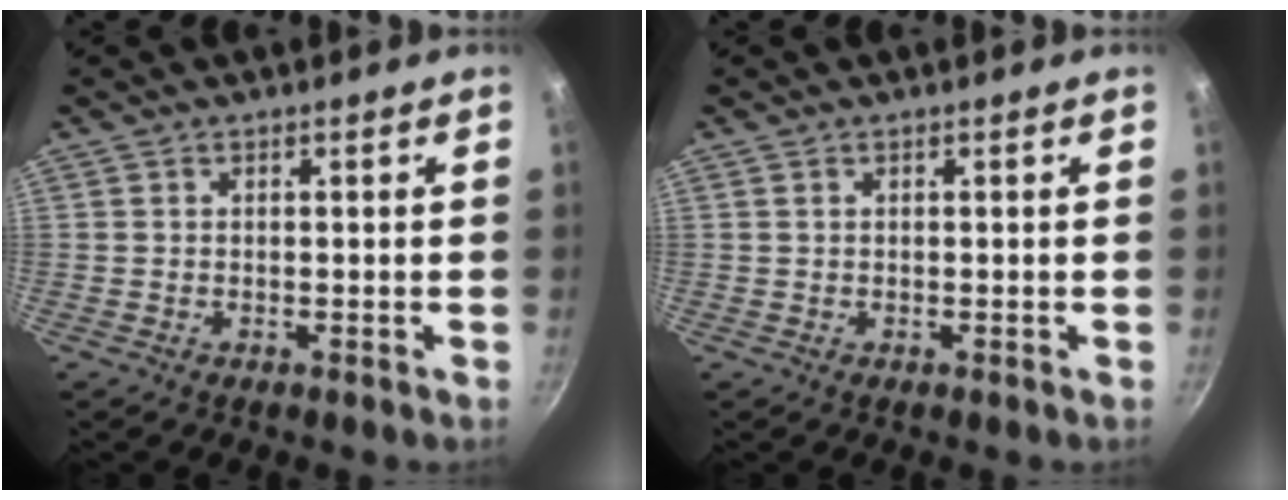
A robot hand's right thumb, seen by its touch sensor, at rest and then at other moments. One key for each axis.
{"total": 0.0}